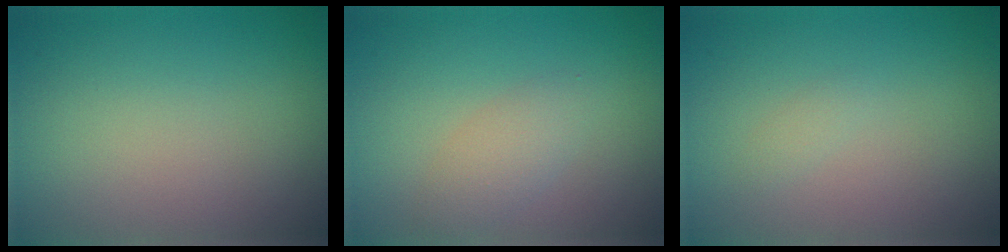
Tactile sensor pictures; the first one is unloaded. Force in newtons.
{"total": 2.0, "press": 2.0, "slide": 0.1}
{"total": 0.6, "press": 0.6, "slide": 0.0}